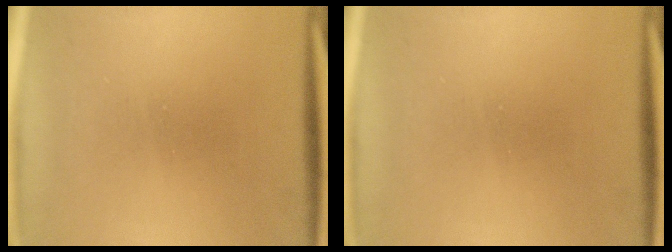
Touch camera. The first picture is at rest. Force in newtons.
{"total": 0.0}